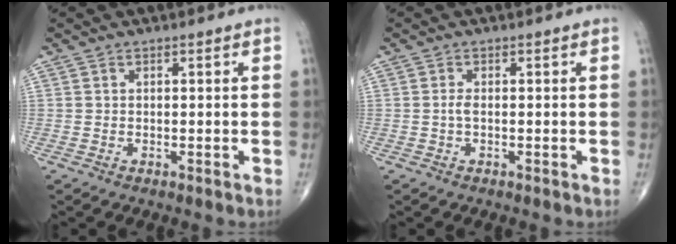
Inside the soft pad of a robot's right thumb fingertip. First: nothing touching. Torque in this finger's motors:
{"motor_torque": [0.13, 0.05, 0.23, 0.02, -0.01]}